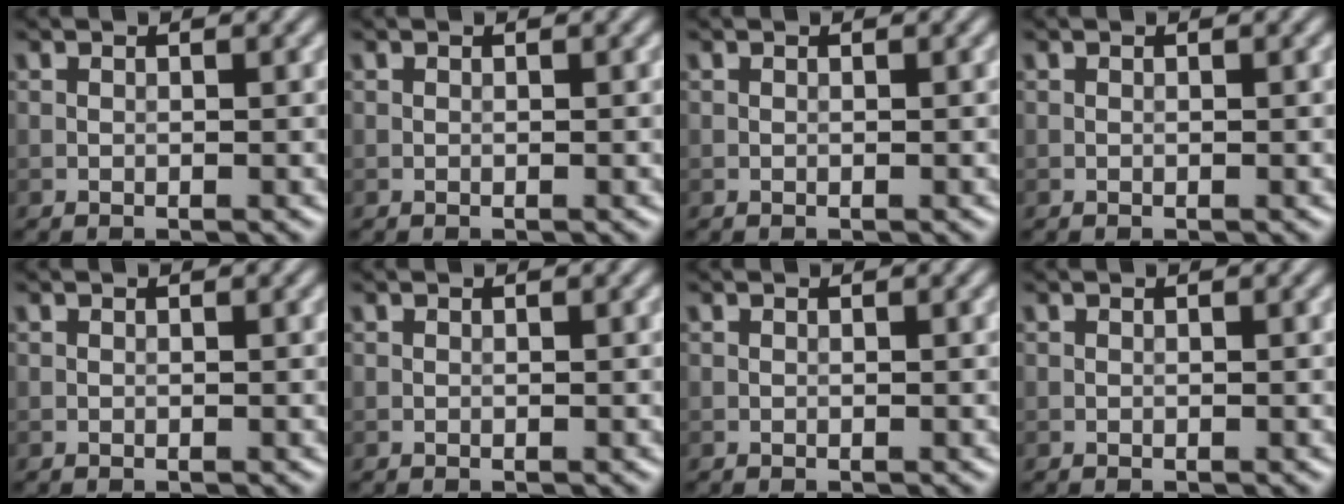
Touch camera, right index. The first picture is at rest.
{"total": 0.0}
{"total": 0.0}
{"total": 0.0}
{"total": 0.0}
{"total": 0.0}
{"total": 0.0}
{"total": 0.0}